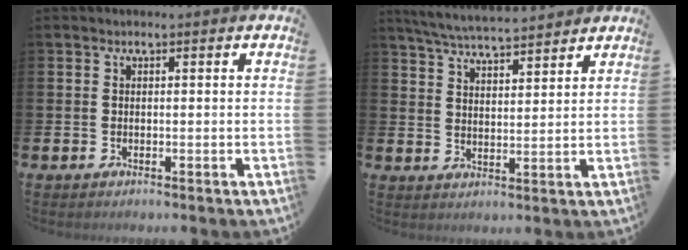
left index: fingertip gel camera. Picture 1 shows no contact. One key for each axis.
{"total": 5.7, "fx": 5.6, "fy": 0.3, "fz": 1.1, "tx": -0.042, "ty": -0.028, "tz": 0.100}